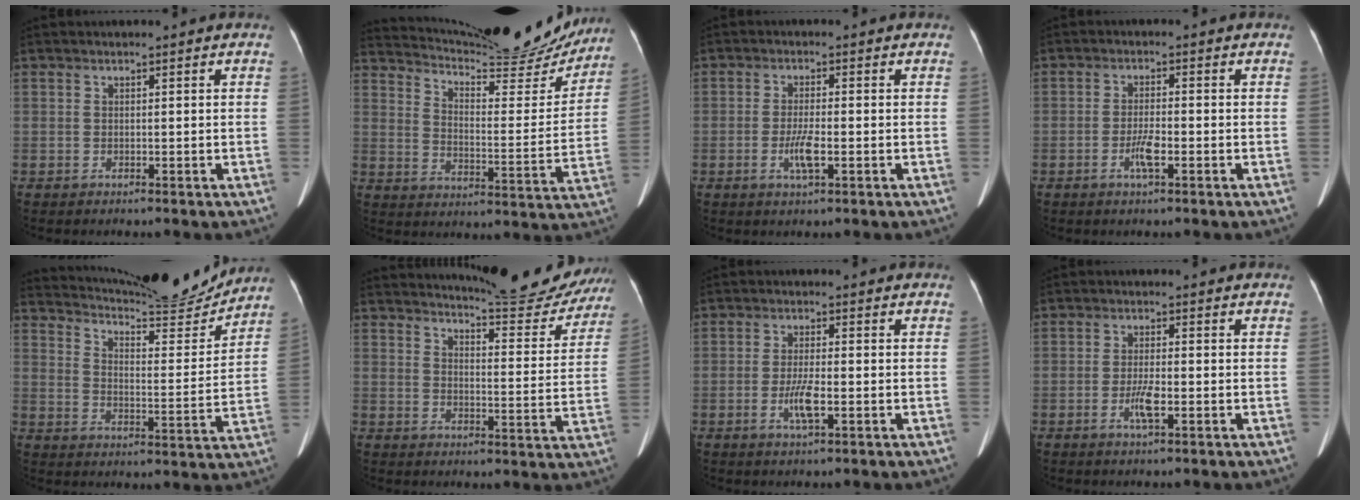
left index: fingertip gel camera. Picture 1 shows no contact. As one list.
[{"total": 23.4, "force": [21.7, 3.3, 8.0], "torque": [-0.123, -0.044, 0.287]}, {"total": 3.7, "force": [-1.1, 0.6, 3.4], "torque": [-0.070, -0.004, -0.020]}, {"total": 3.1, "force": [-1.3, 0.5, 2.8], "torque": [-0.057, -0.001, -0.026]}, {"total": 17.8, "force": [17.0, 1.2, 5.1], "torque": [-0.088, -0.040, 0.236]}, {"total": 14.6, "force": [14.3, 1.2, 3.1], "torque": [-0.036, -0.053, 0.168]}, {"total": 4.1, "force": [-1.2, 0.6, 3.8], "torque": [-0.078, -0.005, -0.022]}, {"total": 3.3, "force": [-1.1, 0.5, 3.0], "torque": [-0.062, -0.003, -0.021]}]